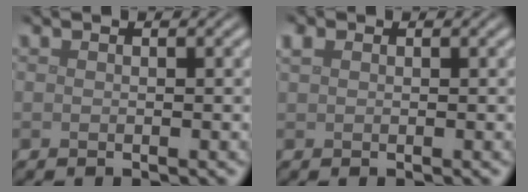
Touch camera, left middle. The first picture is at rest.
{"total": 0.9, "force": [0.6, 0.6, 0.5], "torque": [-0.009, 0.004, 0.010]}